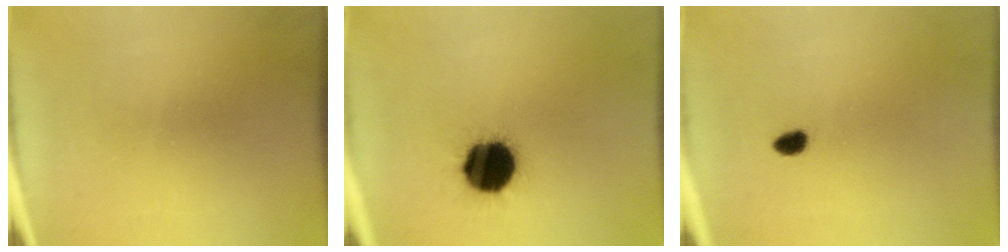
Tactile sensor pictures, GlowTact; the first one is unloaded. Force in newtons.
{"total": 16.7}
{"total": 2.0}